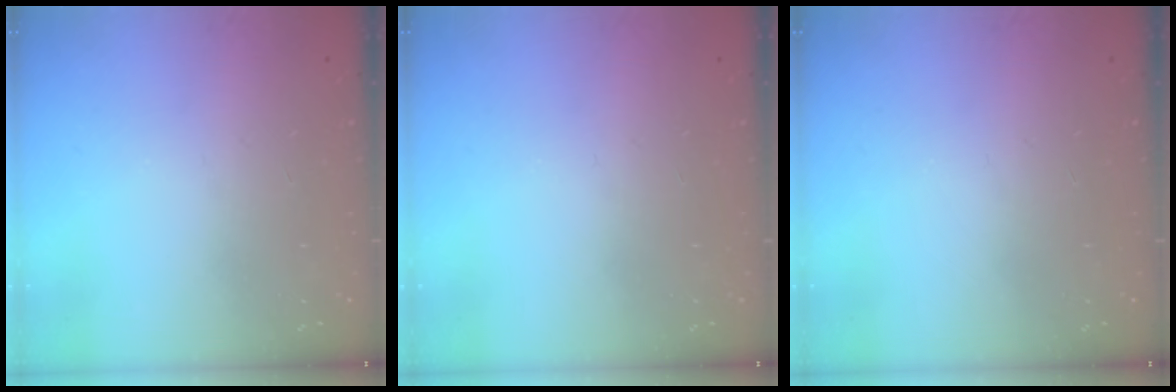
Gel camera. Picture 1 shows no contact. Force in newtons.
{"total": 0.0}
{"total": 0.0}